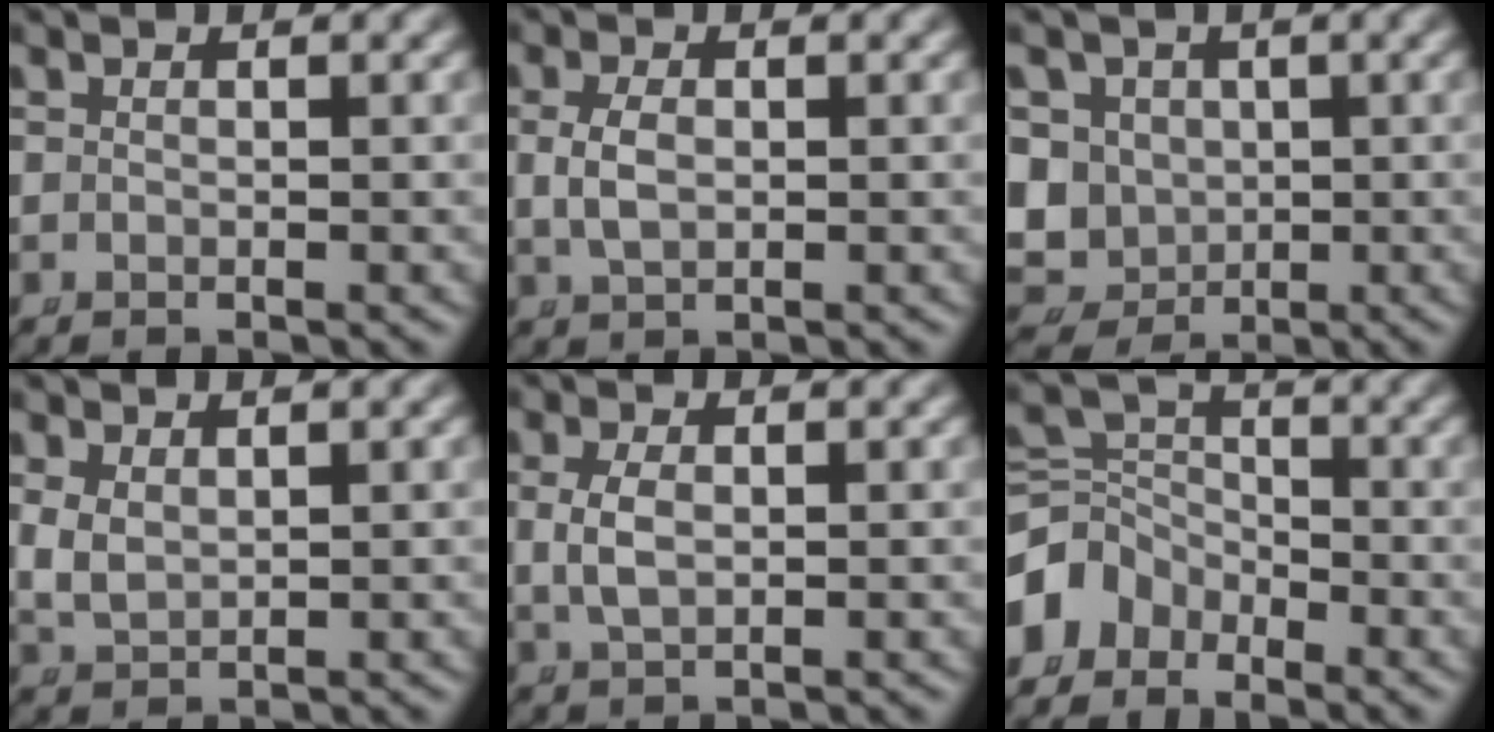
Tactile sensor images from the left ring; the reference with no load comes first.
{"total": 2.1, "force": [0.0, 1.2, 1.7], "torque": [-0.048, -0.008, 0.010]}
{"total": 13.3, "force": [-1.2, 12.6, 4.0], "torque": [-0.136, -0.049, -0.017]}
{"total": 2.7, "force": [0.5, 2.2, 1.4], "torque": [-0.052, -0.019, 0.025]}
{"total": 2.2, "force": [0.1, 1.1, 1.9], "torque": [-0.052, -0.009, 0.012]}
{"total": 6.7, "force": [-2.1, 5.9, 2.5], "torque": [-0.076, -0.028, -0.034]}